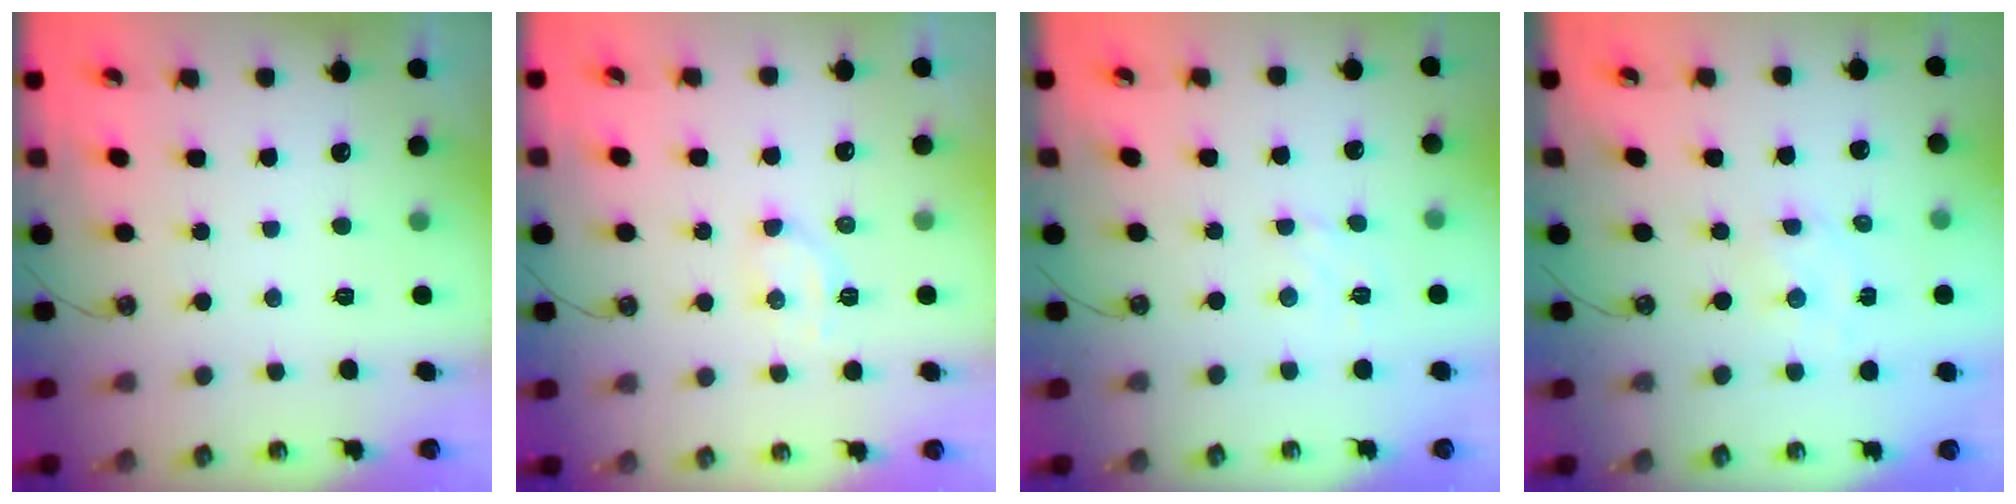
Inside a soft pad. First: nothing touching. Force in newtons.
{"total": 4.3, "press": 4.2, "slide": 0.8}
{"total": 1.8, "press": 1.7, "slide": 0.6}
{"total": 1.5, "press": 1.5, "slide": 0.3}